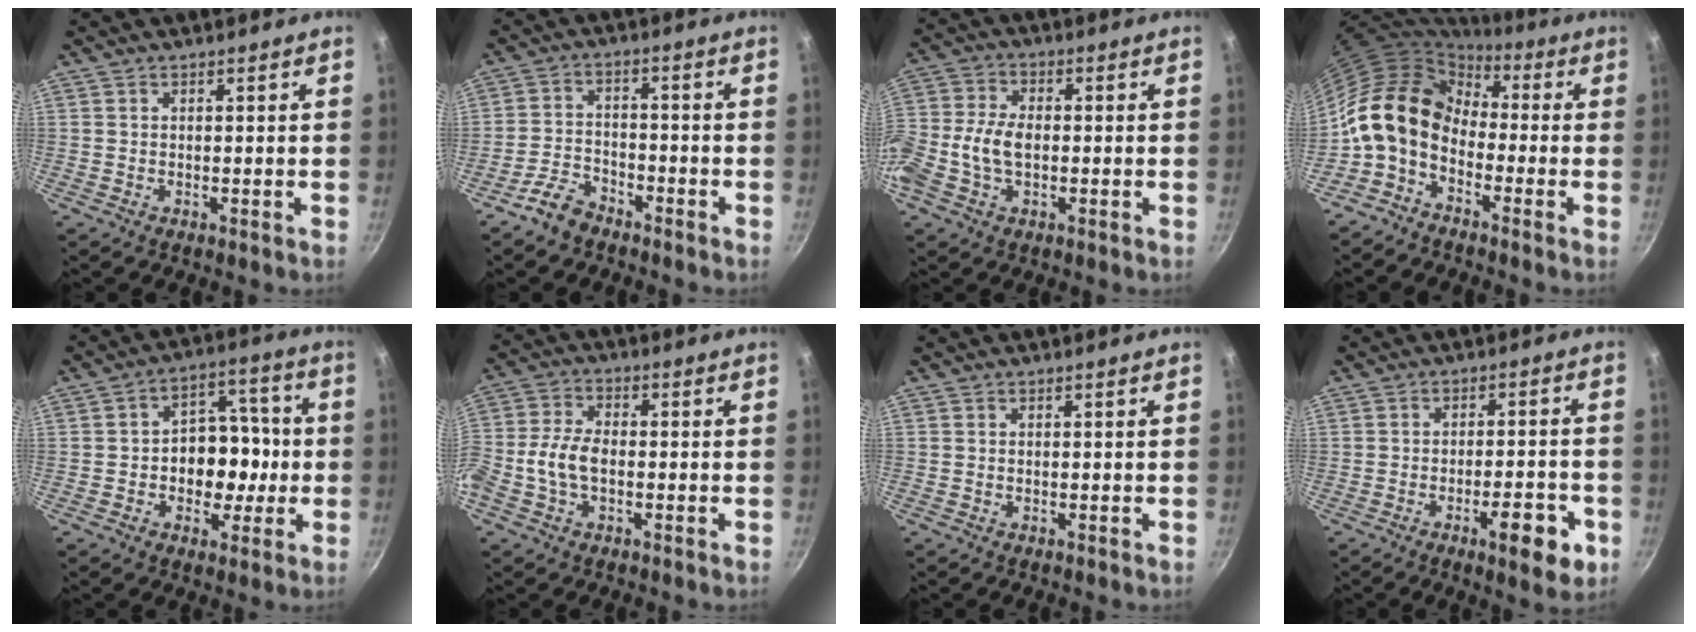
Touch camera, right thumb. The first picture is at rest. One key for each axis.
{"total": 5.4, "fx": -4.3, "fy": 2.7, "fz": 2.0, "tx": -0.034, "ty": 0.044, "tz": -0.085}
{"total": 9.7, "fx": -1.7, "fy": 6.1, "fz": 7.4, "tx": -0.155, "ty": 0.022, "tz": -0.047}
{"total": 12.7, "fx": -1.0, "fy": 9.2, "fz": 8.6, "tx": -0.142, "ty": 0.033, "tz": -0.039}
{"total": 11.6, "fx": -1.7, "fy": 8.7, "fz": 7.5, "tx": -0.047, "ty": 0.028, "tz": -0.033}
{"total": 7.7, "fx": -1.7, "fy": 4.6, "fz": 5.9, "tx": -0.121, "ty": 0.027, "tz": -0.045}
{"total": 0.0}
{"total": 9.3, "fx": -4.1, "fy": 3.0, "fz": 7.8, "tx": -0.087, "ty": 0.021, "tz": -0.052}